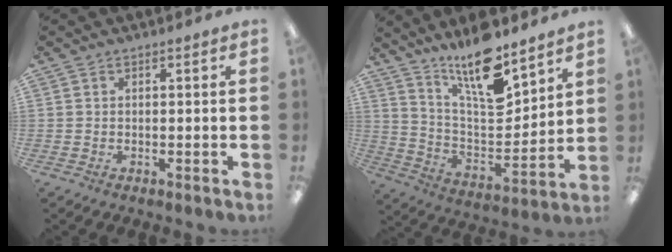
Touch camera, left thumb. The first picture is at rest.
{"total": 16.7, "force": [12.8, 4.6, 9.7], "torque": [-0.174, -0.086, 0.216]}